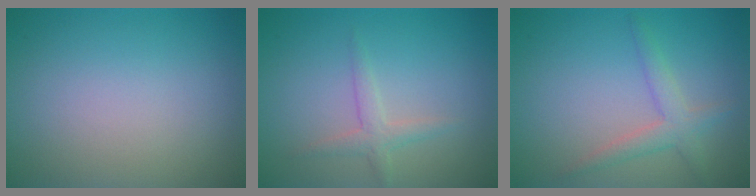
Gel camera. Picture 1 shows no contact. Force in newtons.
{"total": 1.7, "press": 1.7, "slide": 0.1}
{"total": 2.4, "press": 2.4, "slide": 0.1}